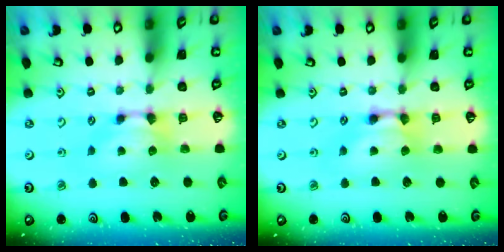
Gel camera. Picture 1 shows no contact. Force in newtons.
{"total": 2.0, "press": 2.0, "slide": 0.1}